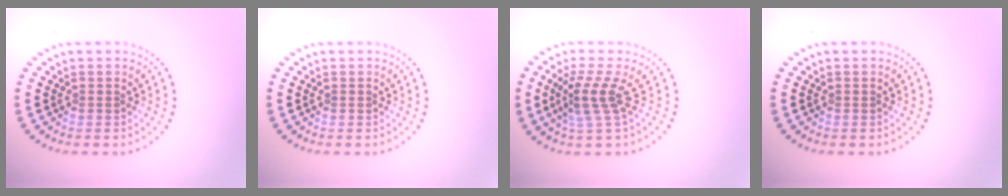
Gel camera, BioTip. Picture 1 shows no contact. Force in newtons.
{"total": 0.0}
{"total": 2.9, "press": 1.9, "slide": 2.2}
{"total": 0.0}